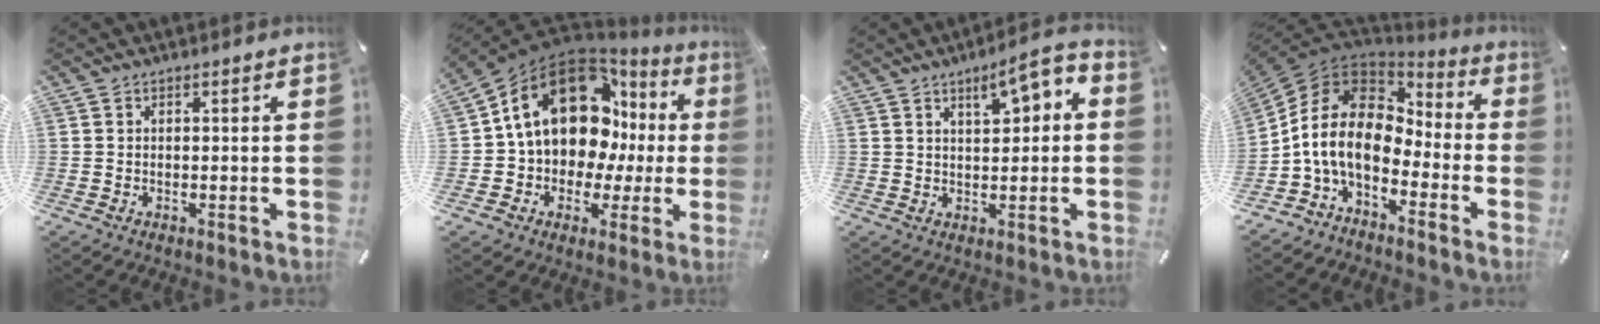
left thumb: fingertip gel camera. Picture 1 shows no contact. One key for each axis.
{"total": 18.2, "fx": 7.0, "fy": 12.5, "fz": 11.1, "tx": -0.184, "ty": -0.051, "tz": 0.122}
{"total": 6.9, "fx": 2.9, "fy": 3.0, "fz": 5.5, "tx": -0.069, "ty": -0.013, "tz": 0.041}
{"total": 13.1, "fx": -2.3, "fy": 8.9, "fz": 9.4, "tx": -0.219, "ty": 0.008, "tz": -0.053}